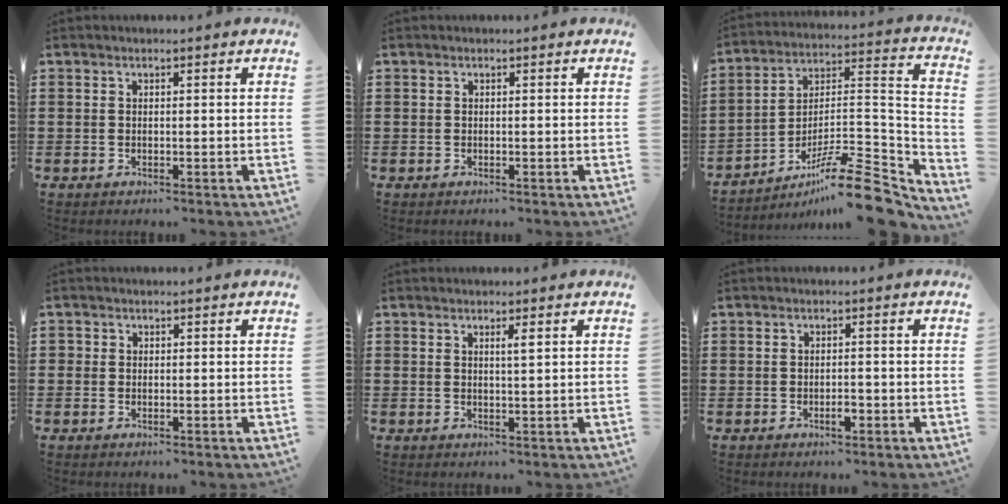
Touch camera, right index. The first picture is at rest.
{"total": 0.0}
{"total": 13.7, "force": [-10.2, 2.6, 8.8], "torque": [-0.132, 0.038, -0.185]}
{"total": 0.8, "force": [0.0, 0.8, -0.1], "torque": [0.000, 0.007, 0.000]}
{"total": 1.3, "force": [0.6, 0.0, 1.2], "torque": [-0.023, 0.000, 0.009]}
{"total": 1.8, "force": [-0.8, 0.6, 1.5], "torque": [-0.028, 0.000, -0.014]}